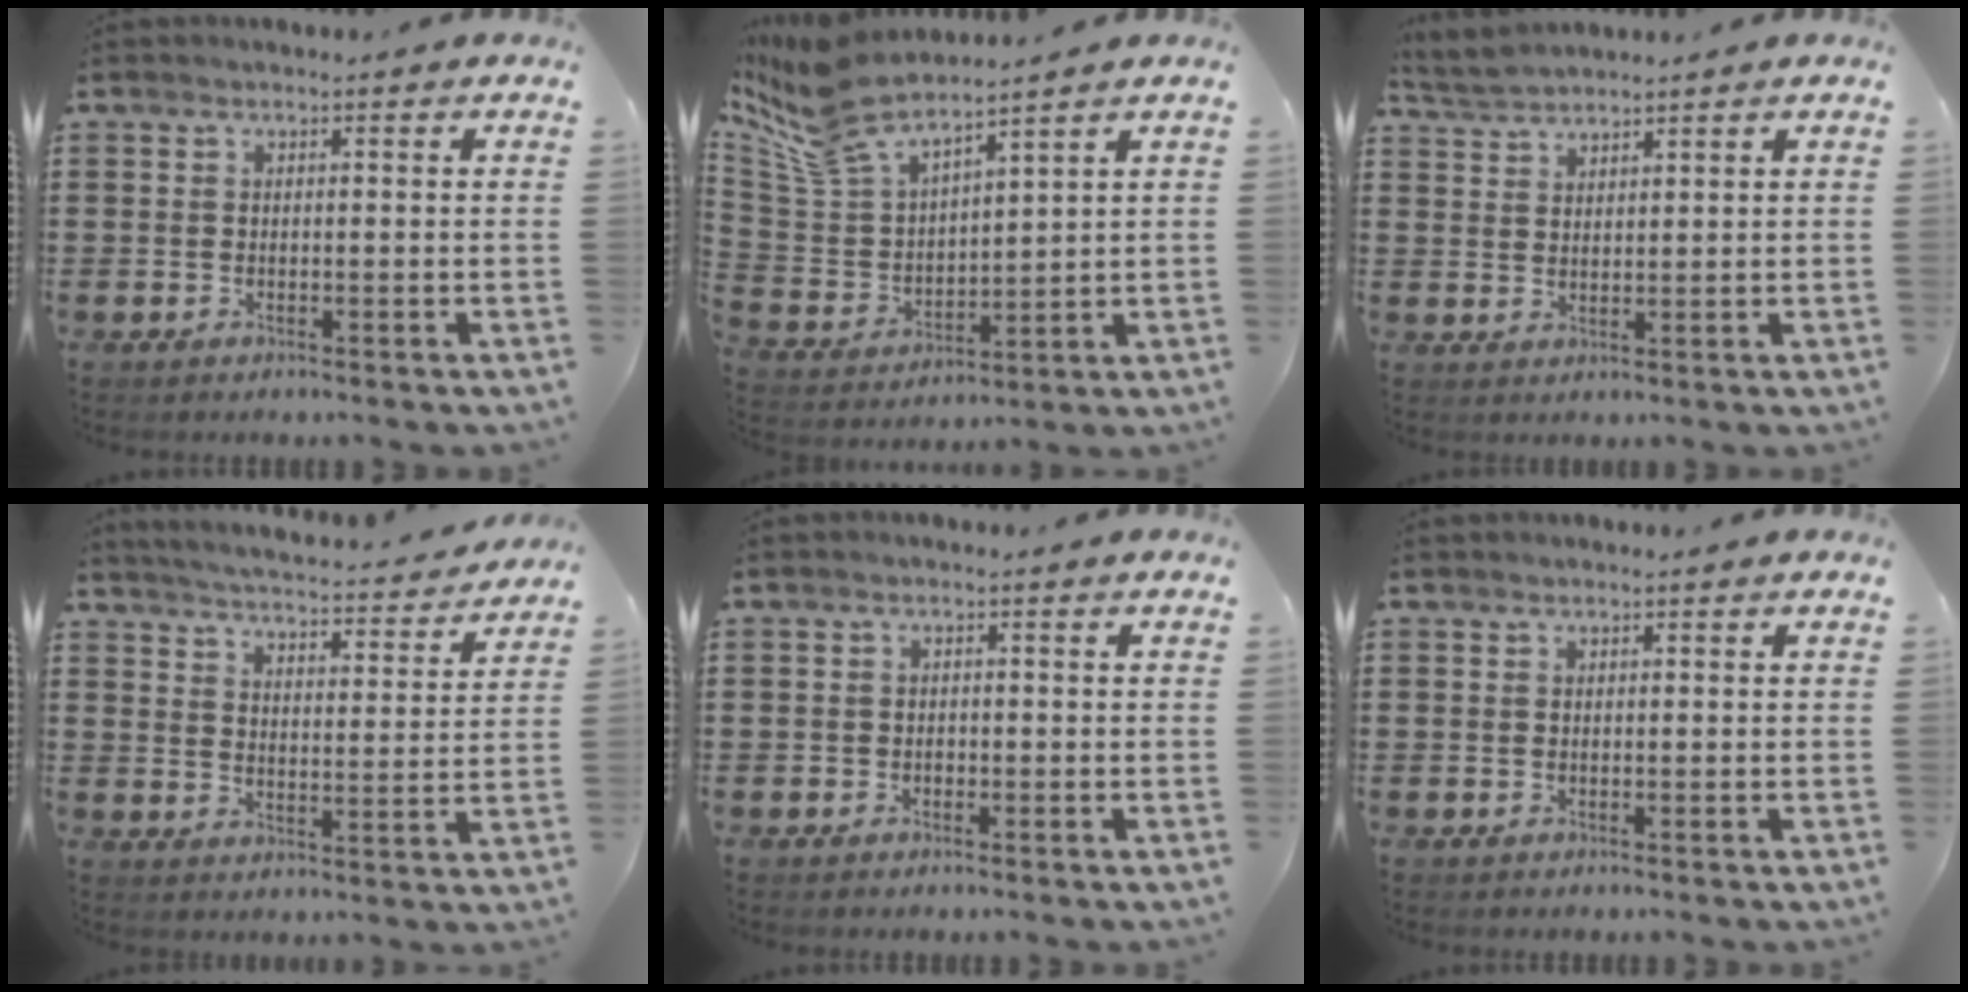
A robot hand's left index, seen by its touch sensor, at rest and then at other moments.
{"total": 9.7, "force": [8.3, 2.0, 4.7], "torque": [-0.131, -0.042, 0.148]}
{"total": 2.9, "force": [2.8, 0.5, 0.5], "torque": [-0.020, -0.001, 0.054]}
{"total": 3.8, "force": [3.7, -0.6, 0.5], "torque": [-0.032, -0.036, 0.056]}
{"total": 0.7, "force": [-0.2, 0.6, 0.2], "torque": [-0.007, 0.003, -0.006]}
{"total": 0.0}